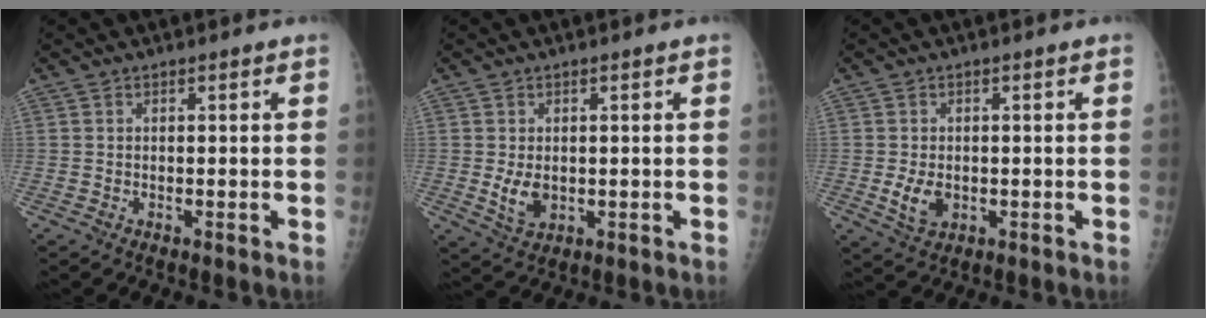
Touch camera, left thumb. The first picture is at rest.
{"total": 4.1, "force": [-0.1, 2.8, 3.0], "torque": [-0.048, -0.009, 0.007]}
{"total": 4.3, "force": [-0.7, 2.9, 3.0], "torque": [-0.052, -0.006, -0.006]}